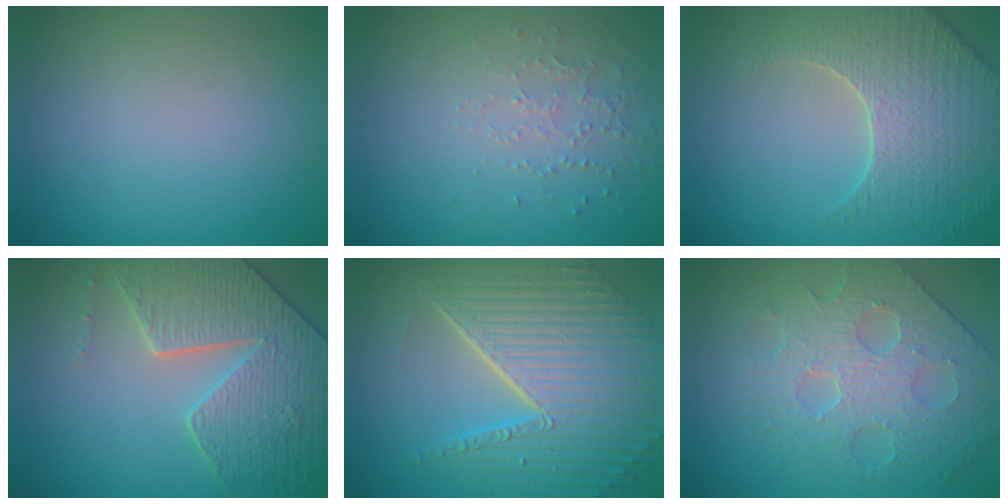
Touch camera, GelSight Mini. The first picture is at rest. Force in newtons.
{"total": 1.0, "press": 0.7, "slide": 0.8}
{"total": 5.4, "press": 5.1, "slide": 1.7}
{"total": 7.1, "press": 5.9, "slide": 4.0}
{"total": 10.2, "press": 6.5, "slide": 7.9}
{"total": 4.6, "press": 4.4, "slide": 1.1}